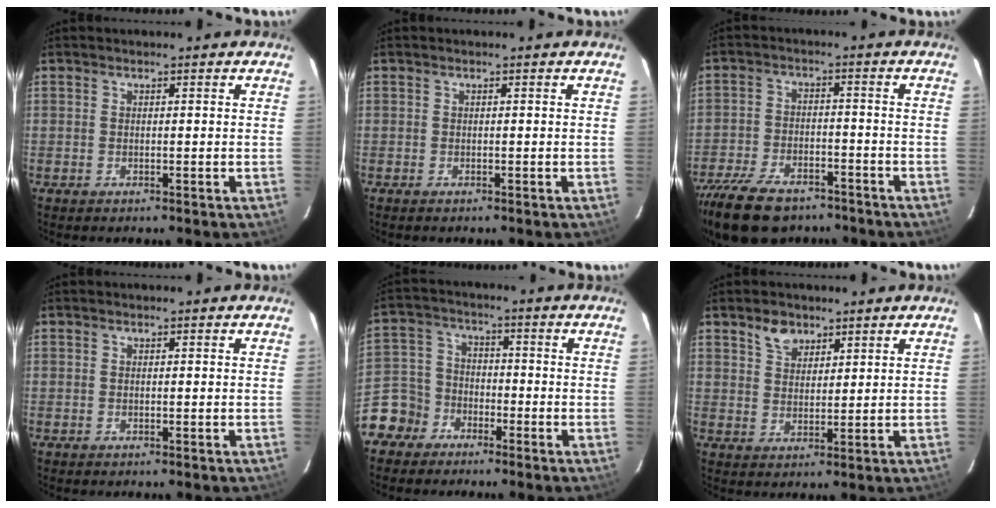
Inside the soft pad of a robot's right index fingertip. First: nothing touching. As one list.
[{"total": 0.0}, {"total": 17.1, "force": [-12.9, 7.9, 8.0], "torque": [-0.190, -0.015, -0.209]}, {"total": 0.0}, {"total": 8.0, "force": [-5.2, 6.1, 0.6], "torque": [-0.029, 0.032, -0.107]}, {"total": 4.4, "force": [3.0, 2.7, 1.7], "torque": [-0.022, 0.008, 0.056]}]